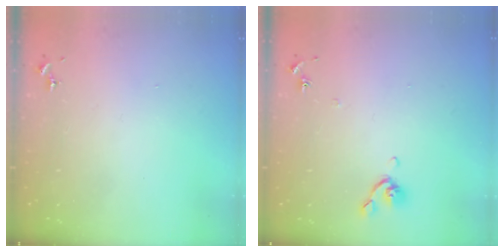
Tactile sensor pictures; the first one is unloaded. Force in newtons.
{"total": 6.0, "press": 6.0, "slide": 0.8}